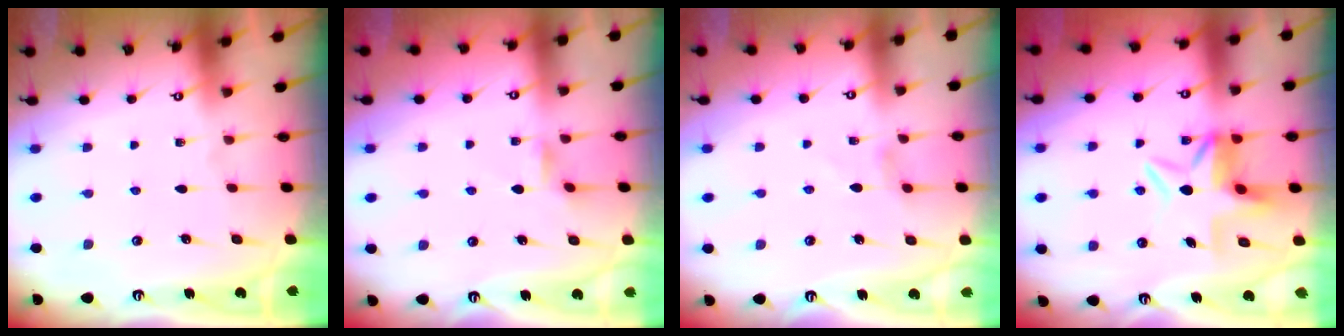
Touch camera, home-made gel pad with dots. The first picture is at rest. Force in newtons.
{"total": 2.4, "press": 2.3, "slide": 0.5}
{"total": 1.0, "press": 1.0, "slide": 0.3}
{"total": 6.3, "press": 5.9, "slide": 2.2}